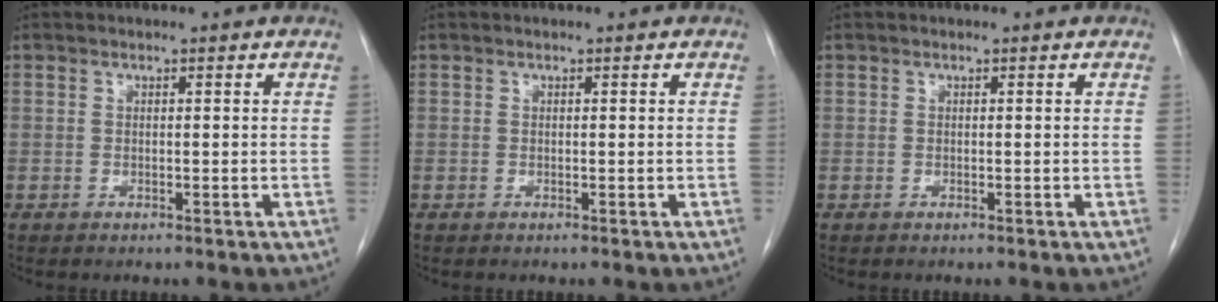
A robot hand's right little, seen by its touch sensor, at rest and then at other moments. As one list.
[{"total": 0.0}, {"total": 0.0}]